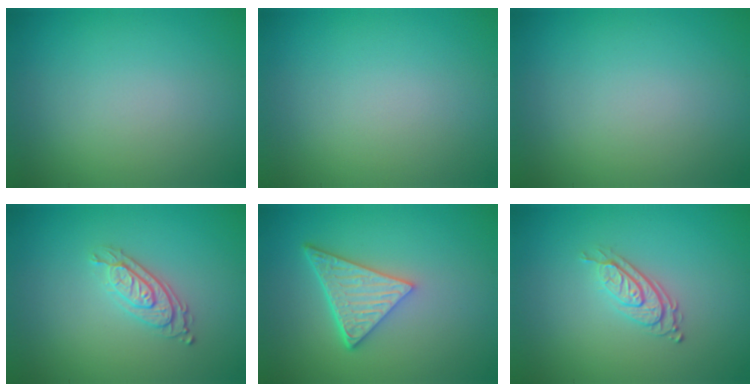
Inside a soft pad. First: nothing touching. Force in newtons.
{"total": 0.0}
{"total": 0.0}
{"total": 2.8, "press": 2.2, "slide": 1.7}
{"total": 5.3, "press": 3.9, "slide": 3.6}
{"total": 2.8, "press": 2.0, "slide": 2.0}